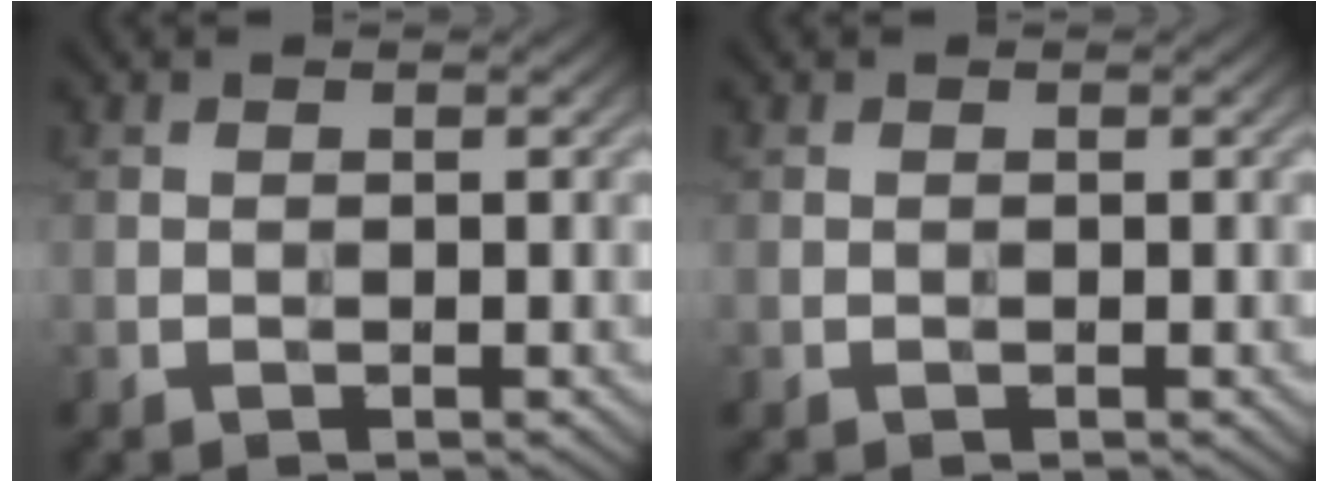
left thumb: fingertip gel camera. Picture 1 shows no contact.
{"total": 0.0}